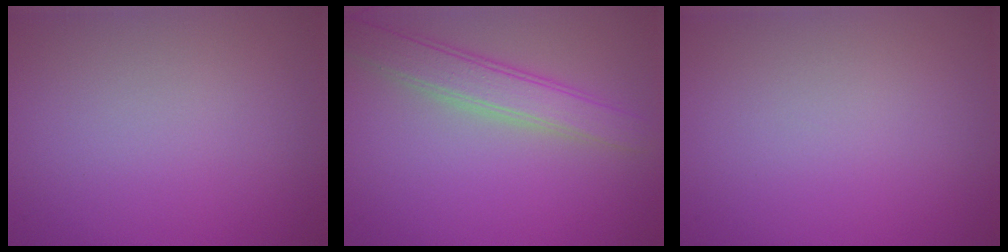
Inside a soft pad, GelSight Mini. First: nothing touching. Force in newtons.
{"total": 4.0, "press": 4.0, "slide": 0.1}
{"total": 0.0}